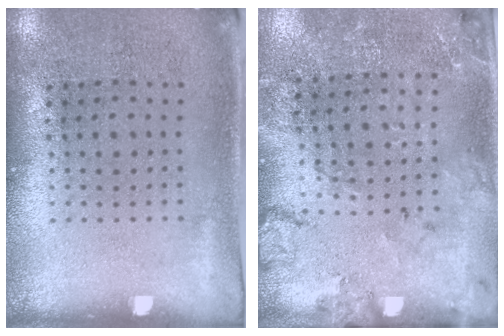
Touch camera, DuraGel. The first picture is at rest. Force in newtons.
{"total": 1.8, "press": 1.6, "slide": 0.7}